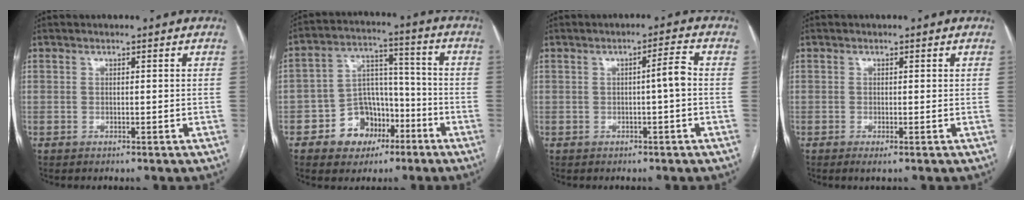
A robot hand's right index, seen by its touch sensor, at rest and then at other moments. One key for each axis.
{"total": 10.0, "fx": -5.1, "fy": 7.6, "fz": 4.2, "tx": -0.069, "ty": 0.033, "tz": -0.076}
{"total": 3.1, "fx": -0.2, "fy": -0.2, "fz": 3.1, "tx": -0.046, "ty": 0.006, "tz": -0.003}
{"total": 1.0, "fx": -0.3, "fy": 0.0, "fz": 0.9, "tx": -0.014, "ty": -0.003, "tz": -0.004}